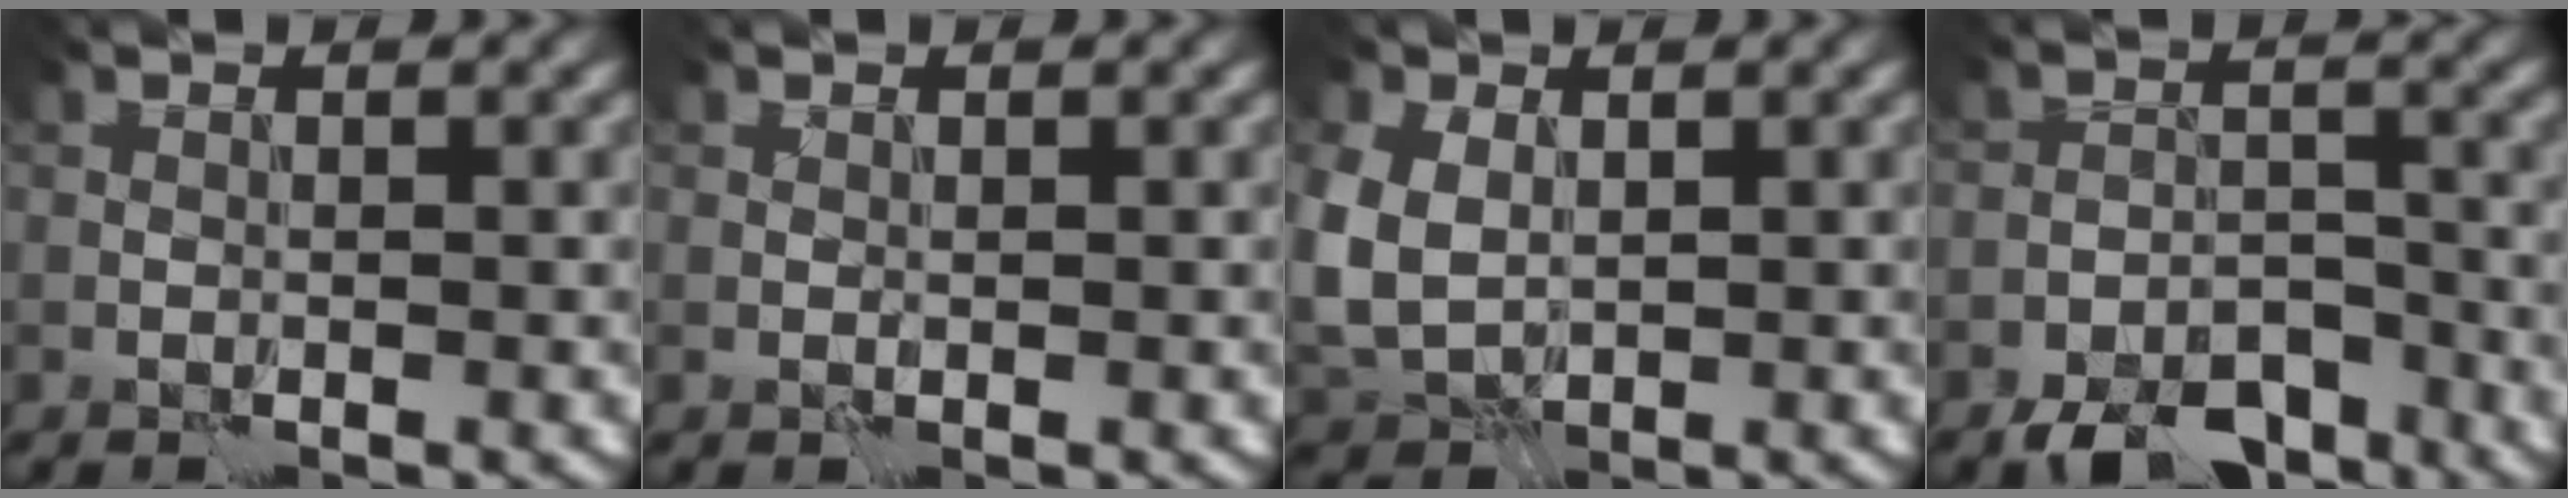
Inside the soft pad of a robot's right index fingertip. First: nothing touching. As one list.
[{"total": 0.0}, {"total": 6.0, "force": [0.8, 4.7, 3.7], "torque": [-0.109, -0.007, 0.021]}, {"total": 6.8, "force": [-5.6, 2.8, 2.7], "torque": [-0.030, -0.006, -0.097]}]